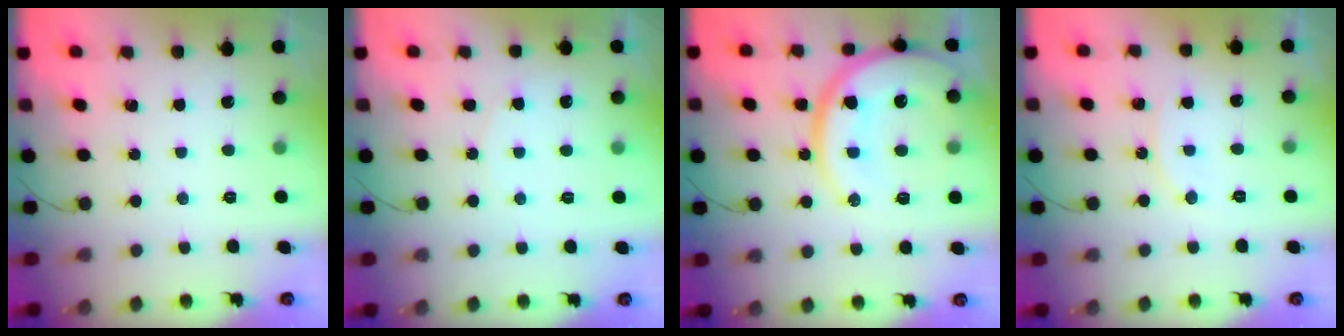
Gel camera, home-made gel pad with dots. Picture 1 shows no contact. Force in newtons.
{"total": 4.9, "press": 4.9, "slide": 0.6}
{"total": 18.3, "press": 18.2, "slide": 1.9}
{"total": 6.5, "press": 6.5, "slide": 0.3}